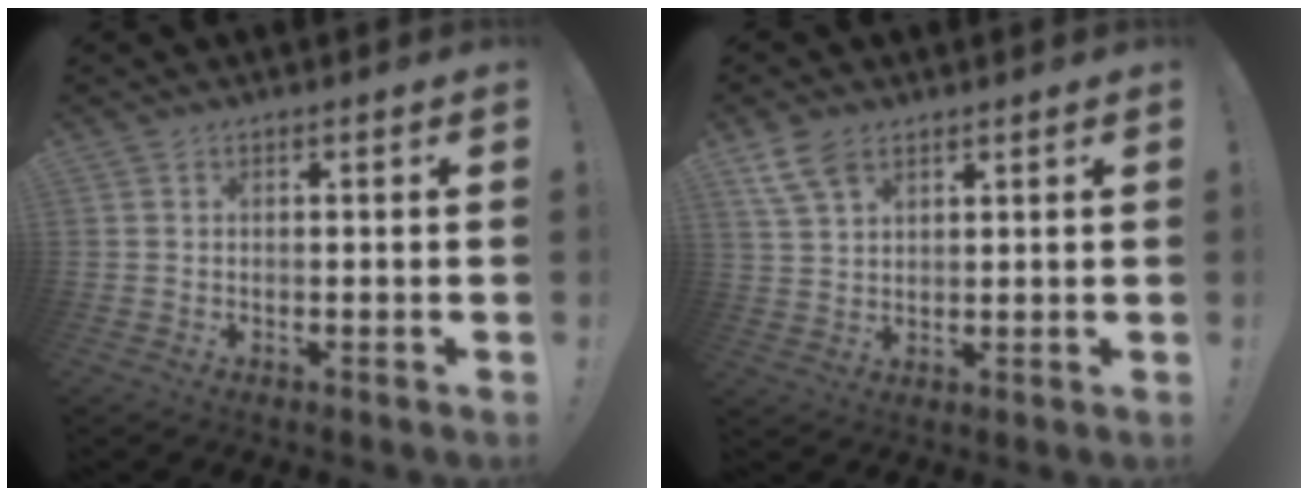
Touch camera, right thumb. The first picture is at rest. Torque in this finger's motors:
{"motor_torque": [-0.39, 0.41, -0.11, 0.20, 0.16]}